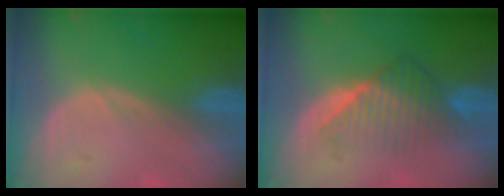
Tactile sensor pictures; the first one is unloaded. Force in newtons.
{"total": 6.9, "press": 6.5, "slide": 2.5}